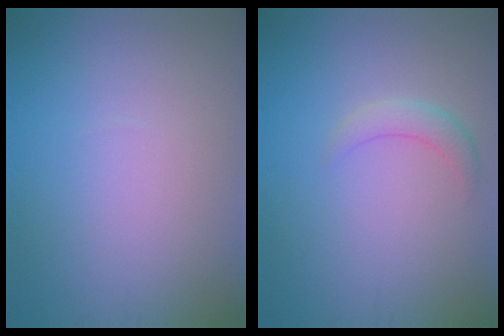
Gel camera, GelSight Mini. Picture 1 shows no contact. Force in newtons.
{"total": 1.7, "press": 1.7, "slide": 0.0}